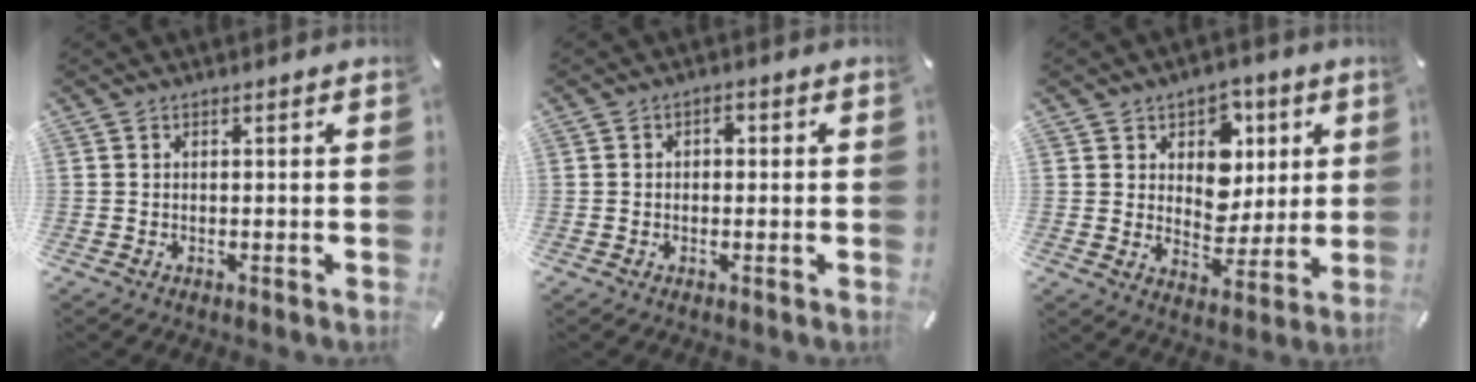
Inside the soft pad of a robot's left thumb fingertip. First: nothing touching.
{"total": 1.9, "force": [-0.3, 1.3, 1.4], "torque": [-0.027, 0.008, -0.008]}
{"total": 10.6, "force": [3.1, 9.2, 4.2], "torque": [-0.051, -0.024, 0.056]}